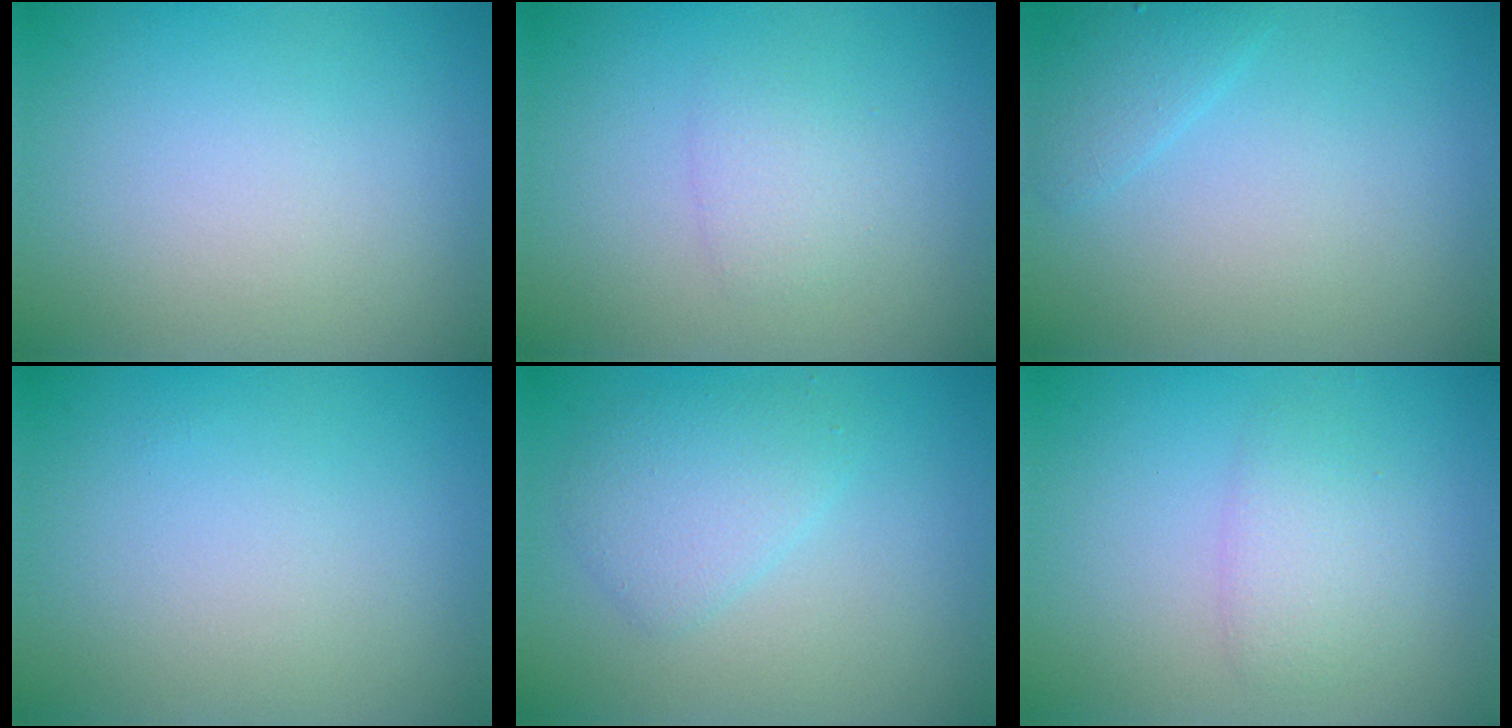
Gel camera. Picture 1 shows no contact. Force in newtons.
{"total": 1.4, "press": 1.4, "slide": 0.1}
{"total": 1.4, "press": 1.4, "slide": 0.1}
{"total": 0.0}
{"total": 2.7, "press": 2.7, "slide": 0.2}
{"total": 2.1, "press": 2.1, "slide": 0.1}